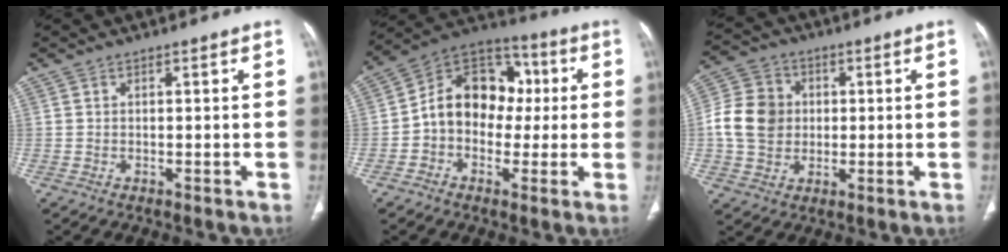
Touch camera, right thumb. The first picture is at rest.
{"total": 14.4, "force": [0.0, 11.3, 8.9], "torque": [-0.102, 0.039, -0.015]}
{"total": 10.9, "force": [0.1, 9.5, 5.3], "torque": [-0.088, 0.017, -0.004]}